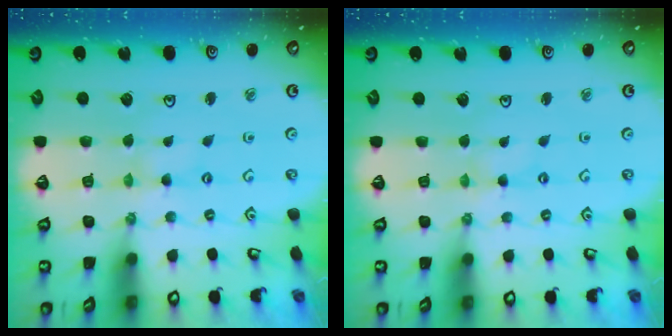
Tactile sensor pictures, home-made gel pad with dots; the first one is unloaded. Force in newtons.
{"total": 0.0}